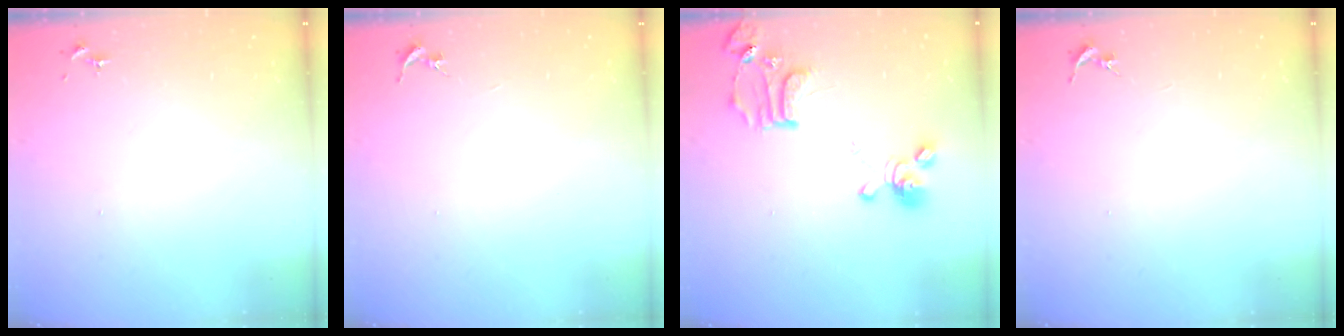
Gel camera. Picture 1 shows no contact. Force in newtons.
{"total": 0.0}
{"total": 15.3, "press": 15.3, "slide": 1.1}
{"total": 0.0}